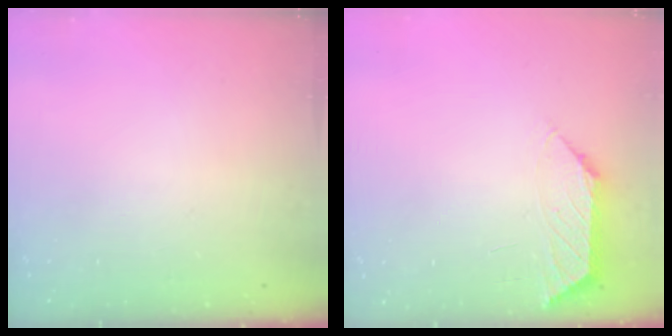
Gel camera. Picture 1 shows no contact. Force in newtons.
{"total": 1.2, "press": 1.2, "slide": 0.4}